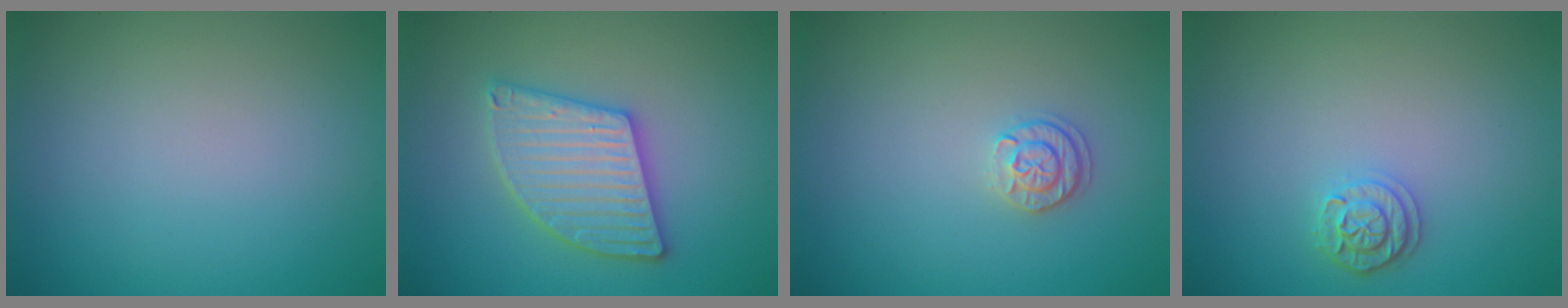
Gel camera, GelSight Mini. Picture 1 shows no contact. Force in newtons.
{"total": 5.4, "press": 5.4, "slide": 0.6}
{"total": 1.7, "press": 1.6, "slide": 0.4}
{"total": 2.0, "press": 1.9, "slide": 0.5}